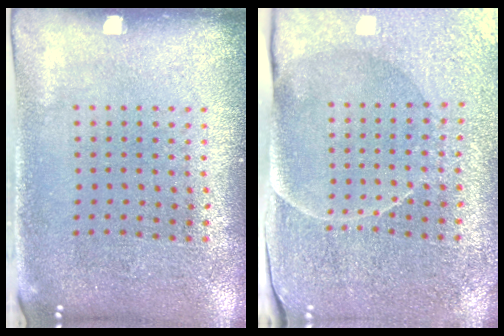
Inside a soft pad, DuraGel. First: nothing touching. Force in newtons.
{"total": 3.8, "press": 3.7, "slide": 0.7}